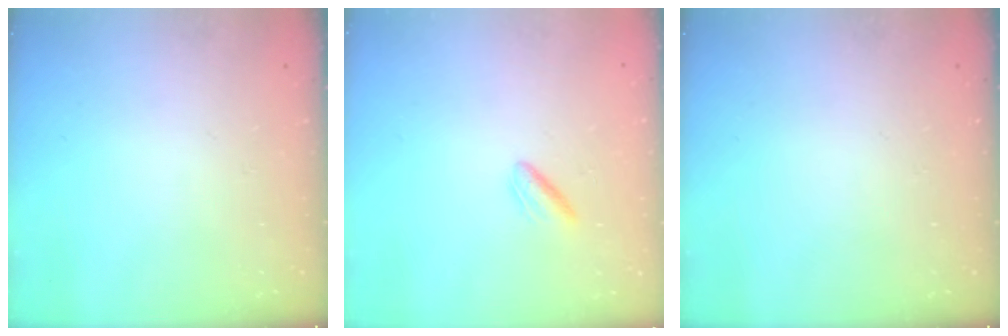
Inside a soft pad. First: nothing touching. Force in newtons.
{"total": 2.2, "press": 1.9, "slide": 1.1}
{"total": 0.0}